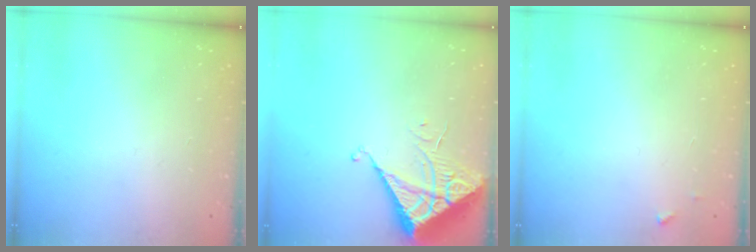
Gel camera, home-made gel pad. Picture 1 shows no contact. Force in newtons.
{"total": 7.0, "press": 7.0, "slide": 0.3}
{"total": 3.6, "press": 3.6, "slide": 0.2}